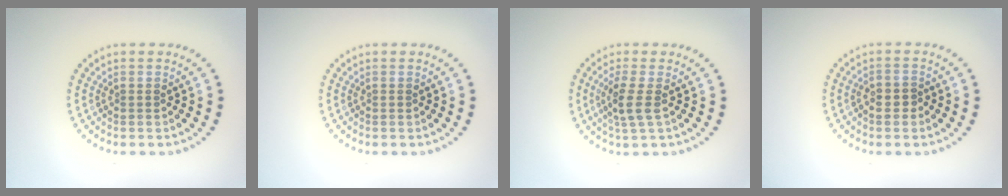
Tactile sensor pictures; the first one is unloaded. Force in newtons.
{"total": 0.0}
{"total": 2.5, "press": 2.0, "slide": 1.5}
{"total": 1.3, "press": 1.2, "slide": 0.5}